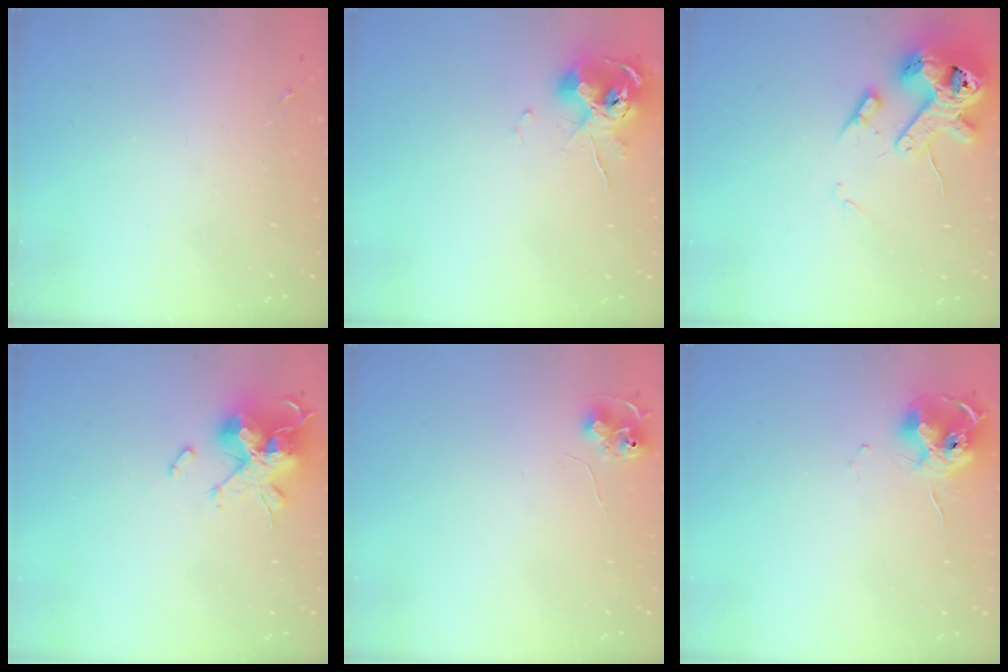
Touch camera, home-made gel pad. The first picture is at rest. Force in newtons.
{"total": 10.3, "press": 10.2, "slide": 1.5}
{"total": 14.8, "press": 14.7, "slide": 2.3}
{"total": 15.3, "press": 15.1, "slide": 2.4}
{"total": 7.9, "press": 7.8, "slide": 0.9}
{"total": 11.9, "press": 11.8, "slide": 1.2}